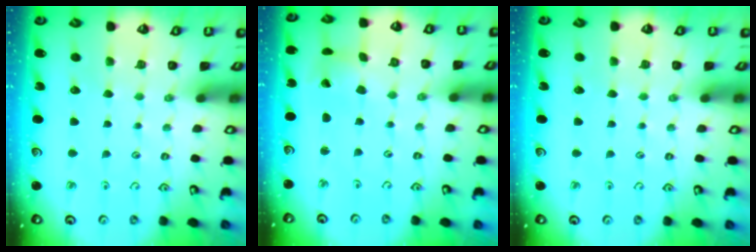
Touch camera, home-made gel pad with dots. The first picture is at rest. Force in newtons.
{"total": 1.1, "press": 1.1, "slide": 0.2}
{"total": 0.0}